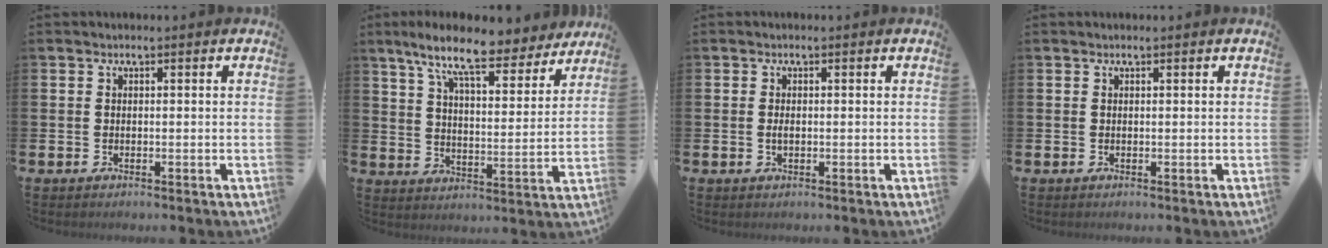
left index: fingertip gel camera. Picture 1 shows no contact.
{"total": 11.2, "force": [9.3, 2.4, 5.8], "torque": [-0.130, -0.043, 0.160]}
{"total": 0.9, "force": [-0.1, 0.4, 0.8], "torque": [-0.008, 0.000, -0.005]}
{"total": 0.0}